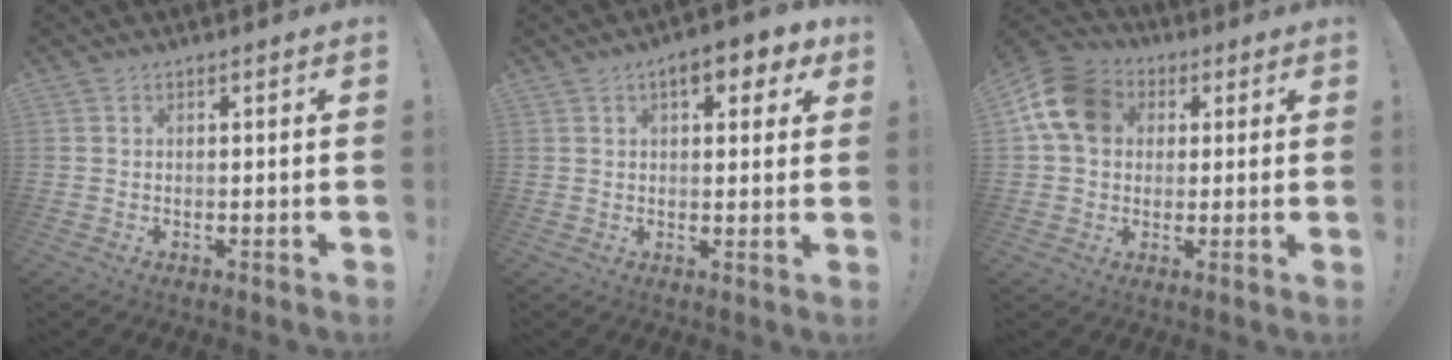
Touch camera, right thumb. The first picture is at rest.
{"total": 7.7, "force": [3.7, 3.4, 5.9], "torque": [-0.075, -0.007, 0.060]}
{"total": 13.8, "force": [3.7, 10.7, 7.8], "torque": [-0.138, 0.003, 0.076]}